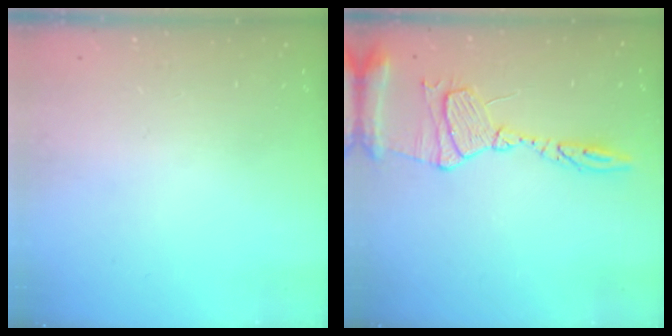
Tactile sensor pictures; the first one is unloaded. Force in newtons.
{"total": 13.4, "press": 13.4, "slide": 1.1}